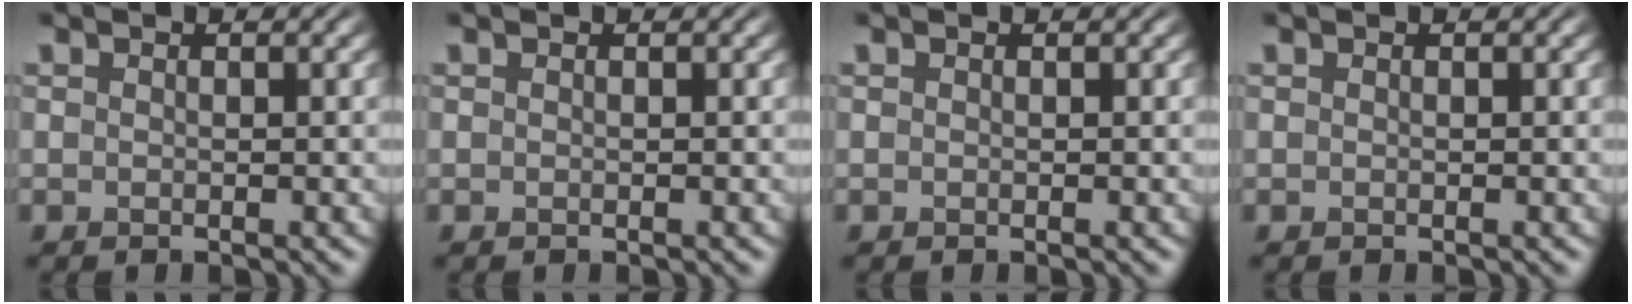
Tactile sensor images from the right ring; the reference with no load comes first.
{"total": 0.0}
{"total": 0.0}
{"total": 0.0}